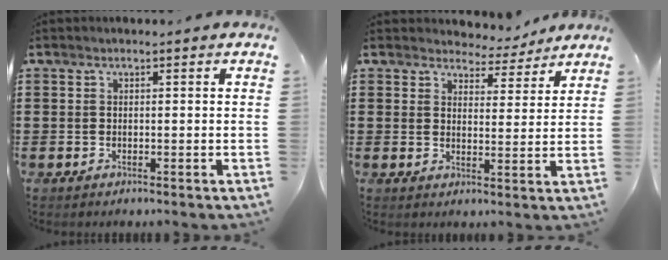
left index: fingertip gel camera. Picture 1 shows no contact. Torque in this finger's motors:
{"motor_torque": [0.12, -0.14, 0.14, 0.01]}